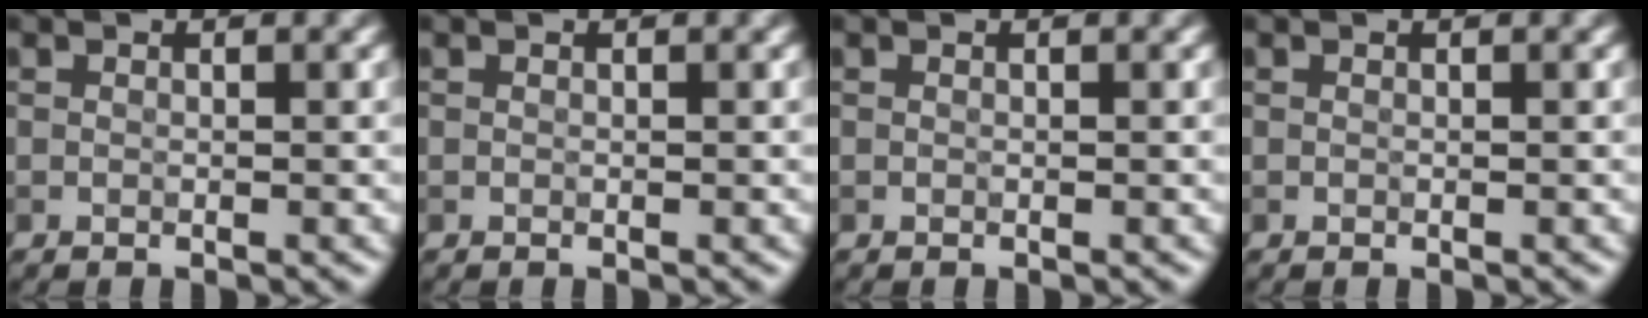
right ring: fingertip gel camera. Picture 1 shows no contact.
{"total": 0.0}
{"total": 0.0}
{"total": 0.0}